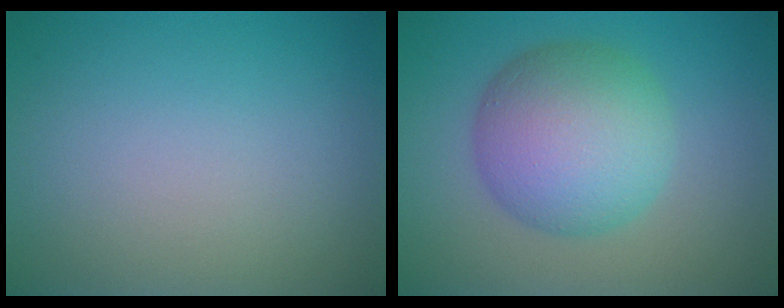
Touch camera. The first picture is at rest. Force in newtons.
{"total": 7.9, "press": 7.9, "slide": 0.1}